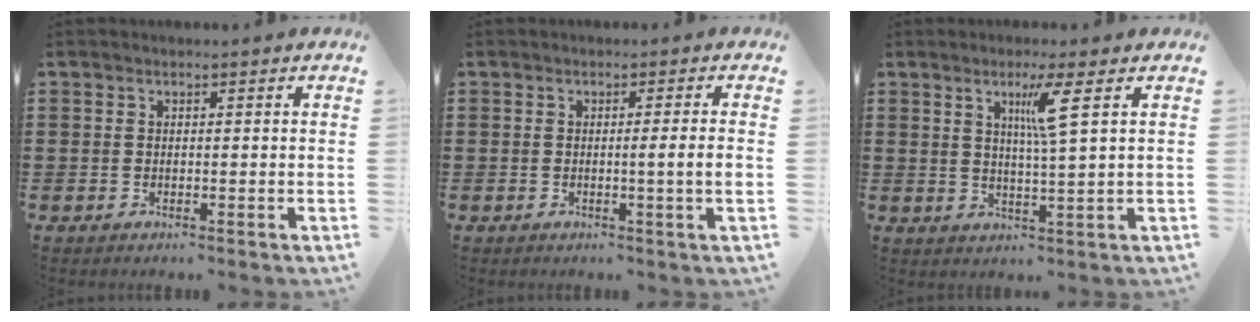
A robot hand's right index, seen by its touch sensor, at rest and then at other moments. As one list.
[{"total": 3.4, "force": [-0.3, -0.5, 3.3], "torque": [-0.058, -0.010, -0.007]}, {"total": 5.2, "force": [2.1, -0.5, 4.7], "torque": [-0.090, -0.007, 0.029]}]